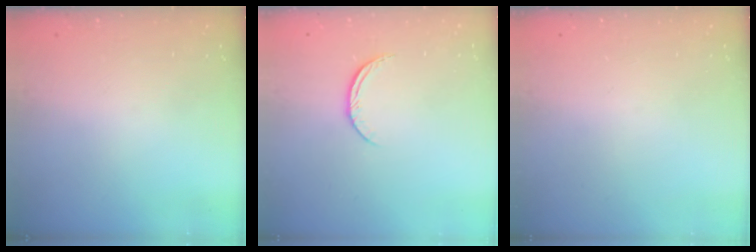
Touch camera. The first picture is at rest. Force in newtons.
{"total": 6.5, "press": 6.5, "slide": 0.7}
{"total": 0.0}